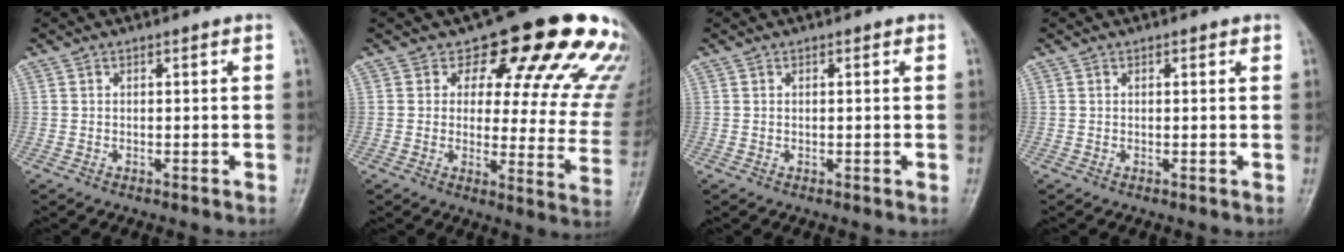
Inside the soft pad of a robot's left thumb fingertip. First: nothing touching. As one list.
[{"total": 20.4, "force": [13.8, 8.8, 12.2], "torque": [-0.097, -0.069, 0.149]}, {"total": 0.0}, {"total": 0.6, "force": [0.4, 0.3, 0.4], "torque": [-0.005, -0.002, 0.003]}]